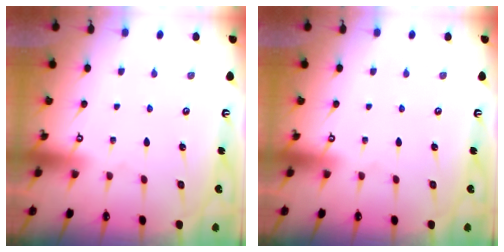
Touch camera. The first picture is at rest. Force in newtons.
{"total": 0.0}